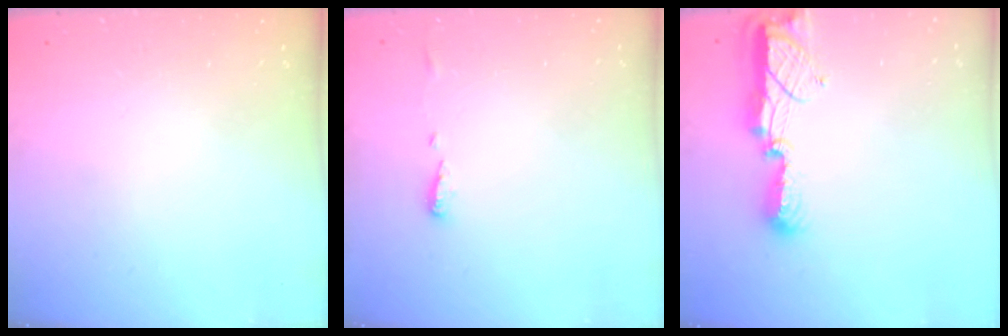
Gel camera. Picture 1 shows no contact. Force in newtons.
{"total": 4.9, "press": 4.9, "slide": 0.6}
{"total": 9.9, "press": 9.7, "slide": 2.0}